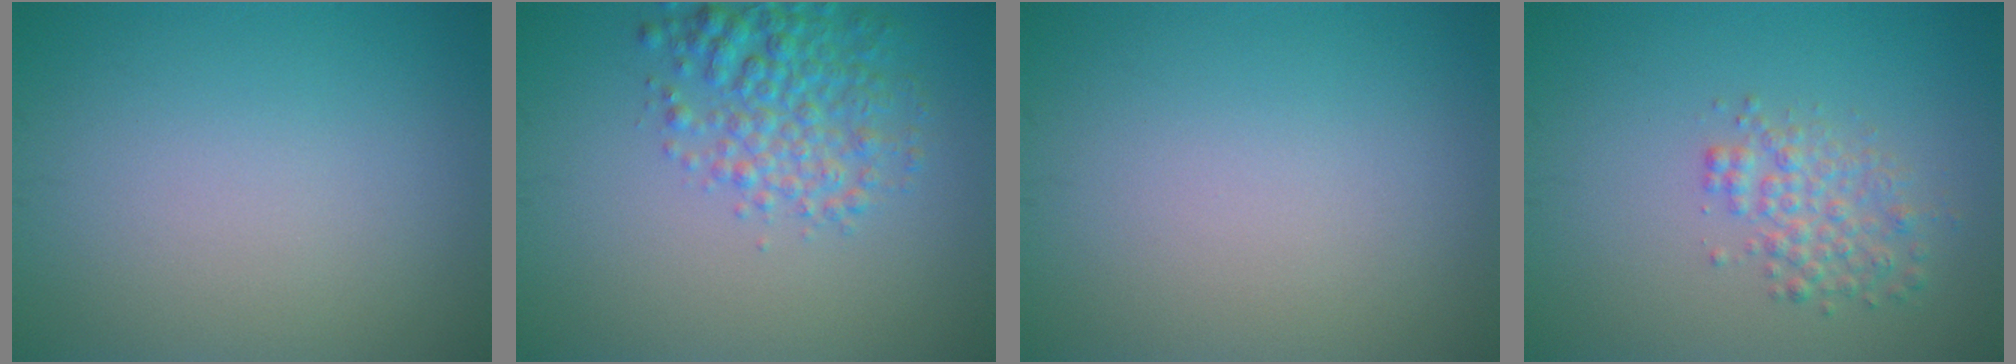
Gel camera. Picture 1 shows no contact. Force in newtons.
{"total": 4.4, "press": 4.4, "slide": 0.2}
{"total": 0.0}
{"total": 2.6, "press": 2.6, "slide": 0.1}